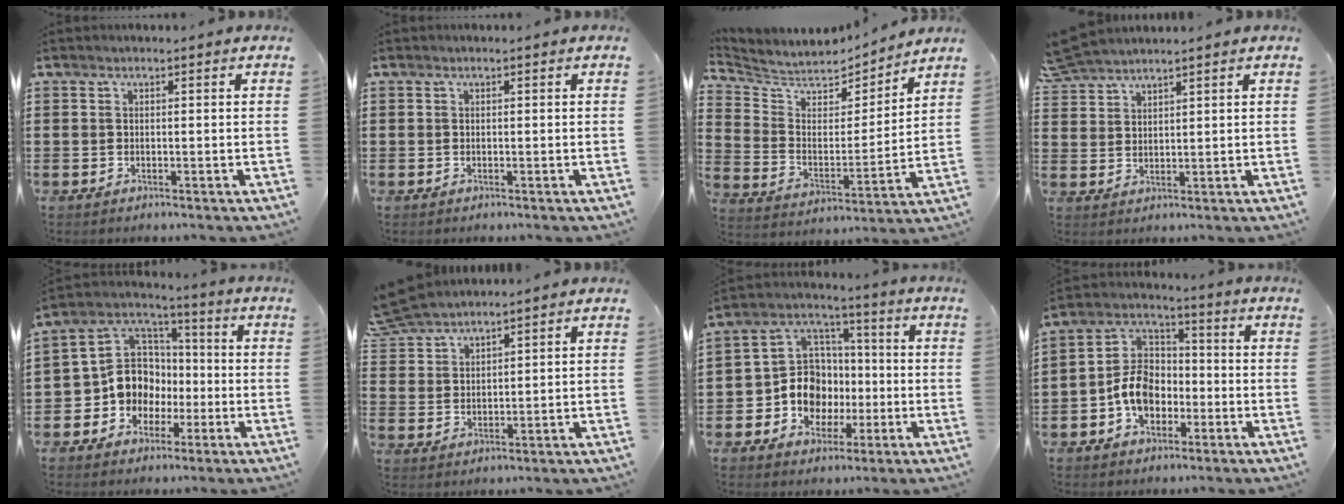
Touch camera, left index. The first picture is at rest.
{"total": 0.0}
{"total": 5.8, "force": [5.5, 1.7, 0.7], "torque": [-0.051, -0.047, 0.091]}
{"total": 4.3, "force": [4.1, 0.5, 1.0], "torque": [-0.034, -0.007, 0.079]}
{"total": 10.0, "force": [-2.4, 9.0, 3.5], "torque": [-0.115, 0.010, -0.047]}
{"total": 5.6, "force": [5.3, 1.1, 1.3], "torque": [-0.046, -0.011, 0.101]}
{"total": 9.8, "force": [-1.9, 8.9, 3.6], "torque": [-0.099, 0.011, -0.031]}
{"total": 8.2, "force": [-2.8, 6.0, 4.7], "torque": [-0.123, 0.014, -0.060]}